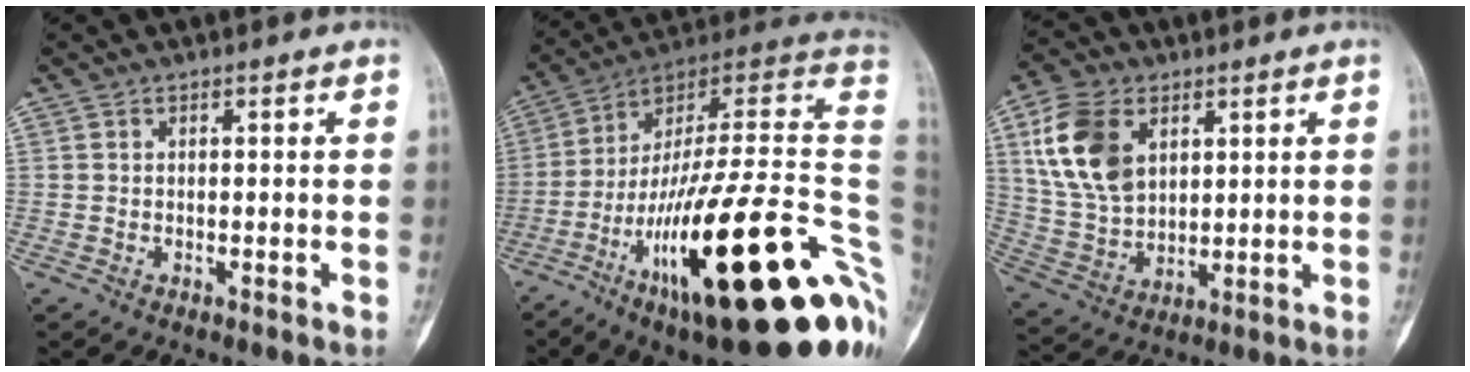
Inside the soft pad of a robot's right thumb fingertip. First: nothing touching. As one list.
[{"total": 36.2, "force": [-9.2, 9.3, 33.8], "torque": [-0.408, 0.070, -0.149]}, {"total": 14.7, "force": [5.1, 9.8, 9.6], "torque": [-0.170, -0.012, 0.108]}]